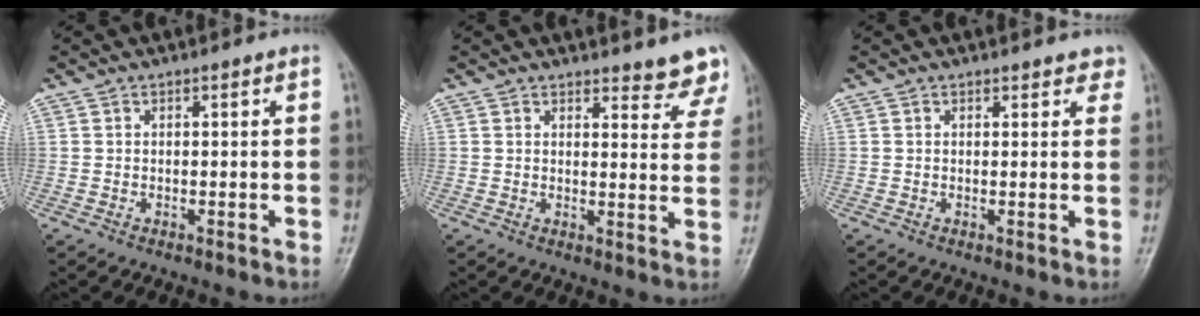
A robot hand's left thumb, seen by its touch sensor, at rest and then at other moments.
{"total": 6.9, "force": [6.5, 1.9, 1.4], "torque": [0.017, -0.044, 0.057]}
{"total": 2.6, "force": [2.2, 1.2, 0.6], "torque": [0.021, -0.008, 0.014]}